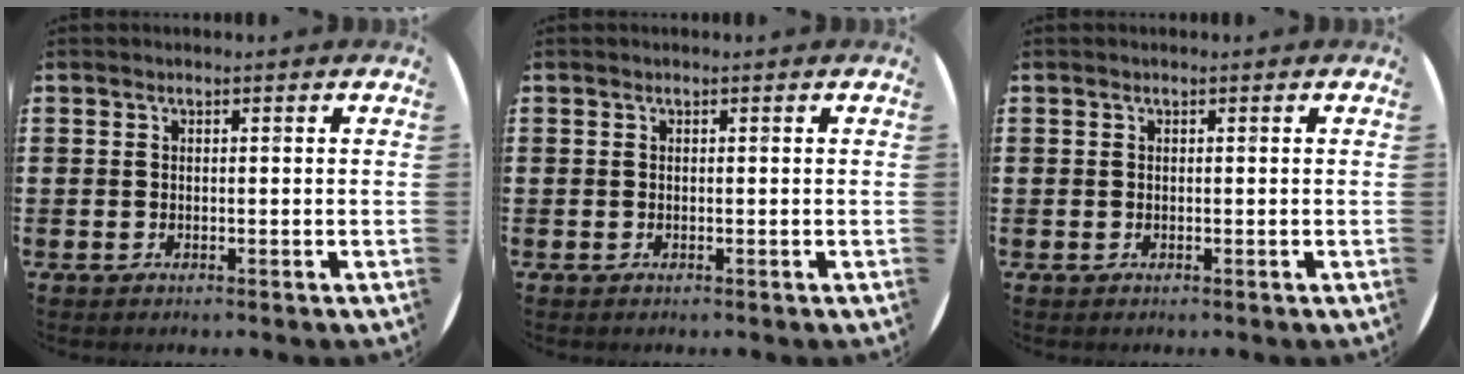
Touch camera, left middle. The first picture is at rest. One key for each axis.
{"total": 0.0}
{"total": 0.0}